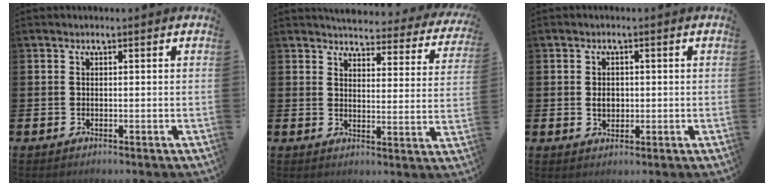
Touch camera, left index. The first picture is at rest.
{"total": 4.4, "force": [4.3, 1.0, 0.6], "torque": [-0.021, -0.038, 0.069]}
{"total": 2.2, "force": [0.1, 1.7, 1.4], "torque": [-0.011, 0.000, -0.003]}